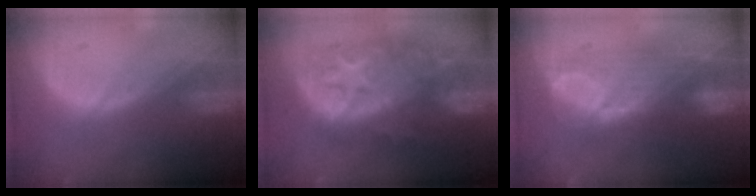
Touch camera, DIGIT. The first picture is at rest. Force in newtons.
{"total": 11.9, "press": 11.9, "slide": 1.0}
{"total": 7.9, "press": 7.8, "slide": 1.2}